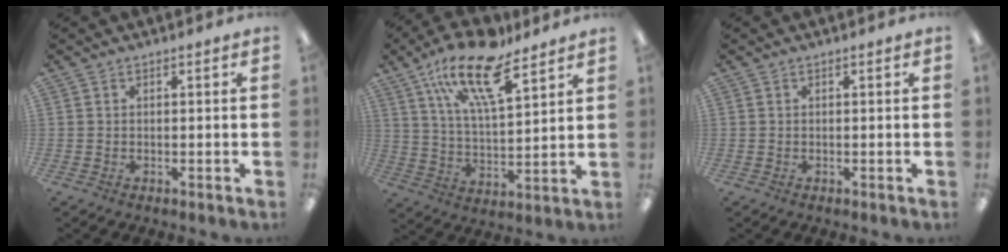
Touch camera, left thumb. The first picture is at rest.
{"total": 18.5, "force": [11.5, 6.8, 12.8], "torque": [-0.221, -0.053, 0.197]}
{"total": 0.0}